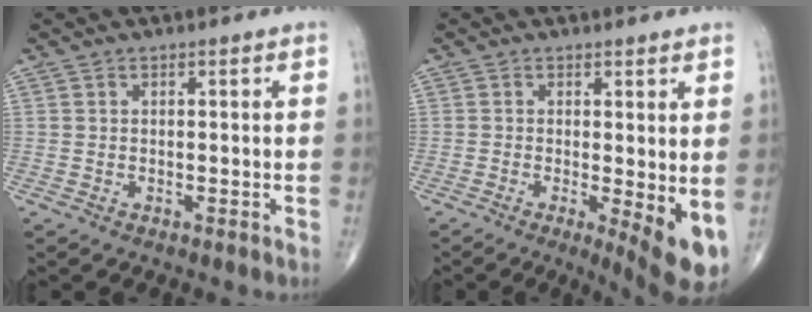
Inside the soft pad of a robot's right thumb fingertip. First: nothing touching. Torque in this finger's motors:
{"motor_torque": [-0.29, 0.65, 0.11, -0.15, 0.06]}